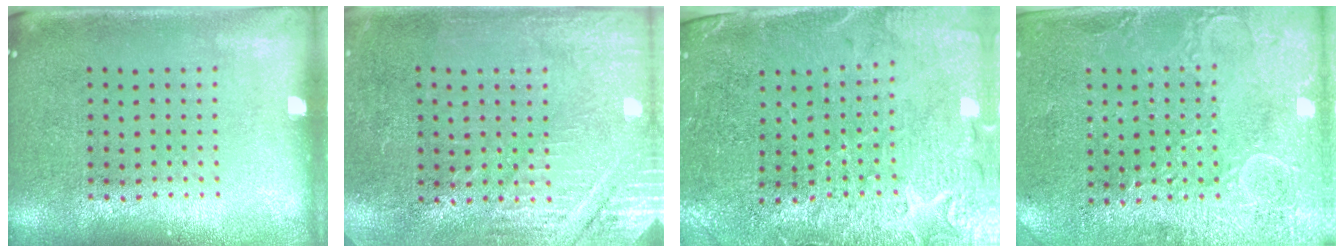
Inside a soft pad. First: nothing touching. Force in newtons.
{"total": 2.9, "press": 2.9, "slide": 0.4}
{"total": 3.3, "press": 3.1, "slide": 1.3}
{"total": 2.8, "press": 2.7, "slide": 0.8}